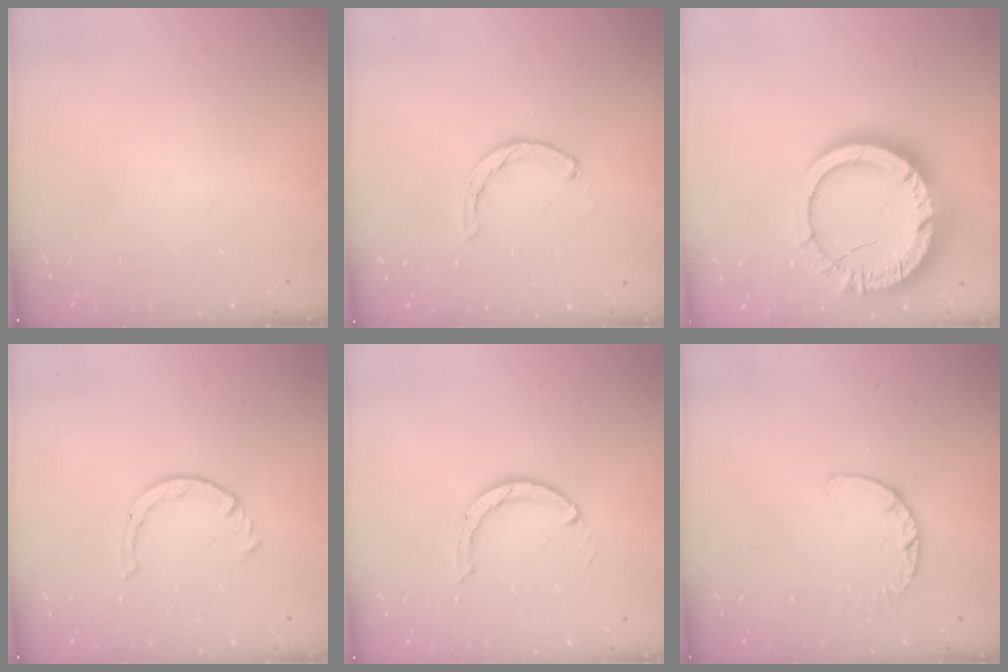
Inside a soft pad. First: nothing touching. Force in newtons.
{"total": 1.1, "press": 1.1, "slide": 0.2}
{"total": 16.2, "press": 16.2, "slide": 1.5}
{"total": 3.0, "press": 2.9, "slide": 0.3}
{"total": 3.6, "press": 3.5, "slide": 0.5}
{"total": 3.0, "press": 2.9, "slide": 0.4}